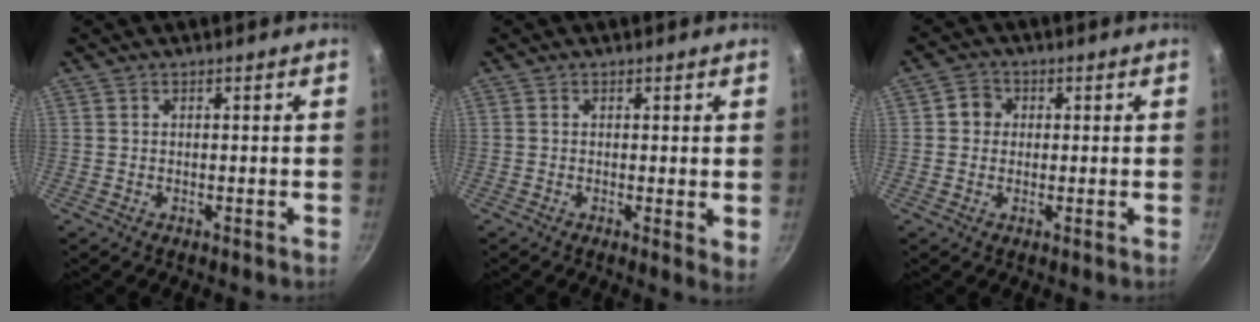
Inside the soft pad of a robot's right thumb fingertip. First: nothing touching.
{"total": 2.8, "force": [0.4, 0.9, 2.6], "torque": [-0.031, -0.010, 0.003]}
{"total": 3.8, "force": [0.6, 3.5, 1.3], "torque": [0.001, 0.005, 0.001]}